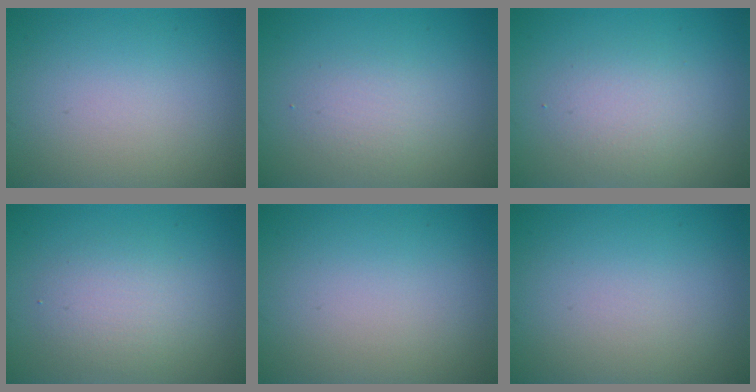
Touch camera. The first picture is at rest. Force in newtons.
{"total": 1.6, "press": 1.6, "slide": 0.1}
{"total": 2.4, "press": 2.4, "slide": 0.3}
{"total": 2.7, "press": 2.7, "slide": 0.1}
{"total": 0.0}
{"total": 0.0}